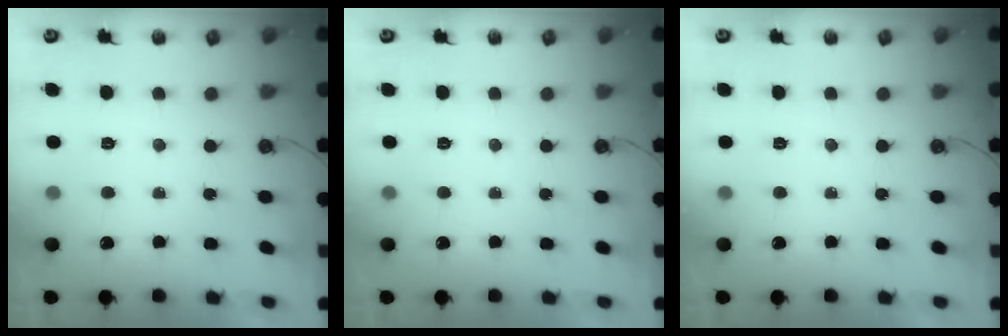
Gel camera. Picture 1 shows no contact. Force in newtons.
{"total": 0.0}
{"total": 0.0}